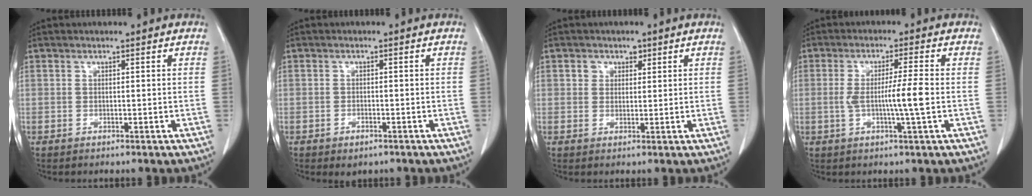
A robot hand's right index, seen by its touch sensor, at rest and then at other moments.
{"total": 2.0, "force": [-1.3, 1.1, 1.1], "torque": [-0.014, 0.000, -0.009]}
{"total": 2.2, "force": [1.1, 1.9, 0.5], "torque": [-0.002, 0.000, 0.012]}
{"total": 6.3, "force": [-0.8, -0.7, 6.2], "torque": [-0.112, -0.003, -0.013]}